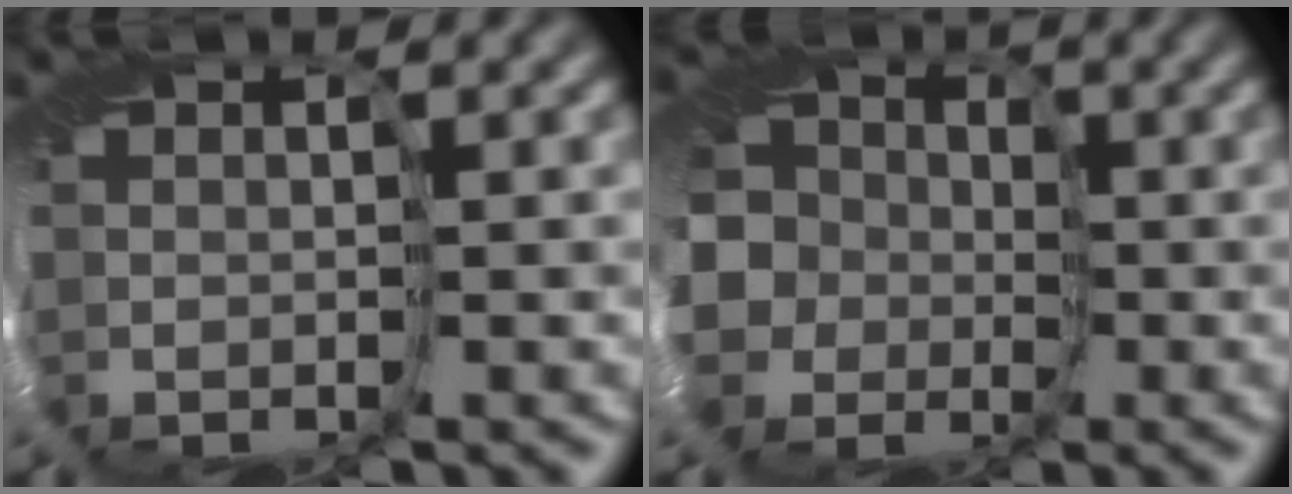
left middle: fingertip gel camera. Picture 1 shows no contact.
{"total": 7.3, "force": [-1.5, 6.6, 2.8], "torque": [-0.062, 0.013, -0.077]}